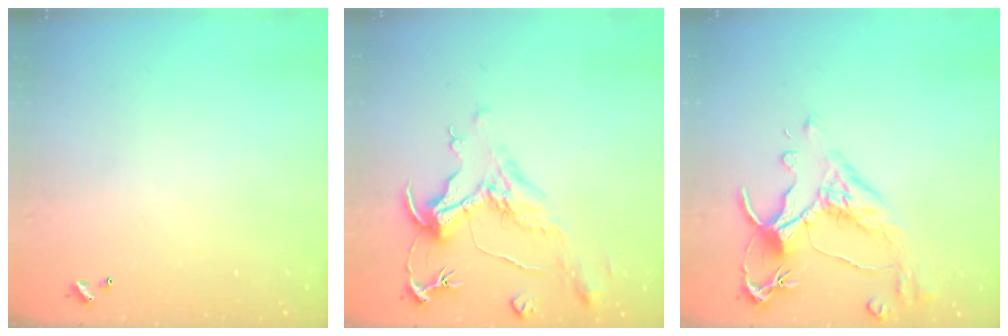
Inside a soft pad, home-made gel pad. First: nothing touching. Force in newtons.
{"total": 1.9, "press": 1.4, "slide": 1.2}
{"total": 3.5, "press": 3.2, "slide": 1.5}